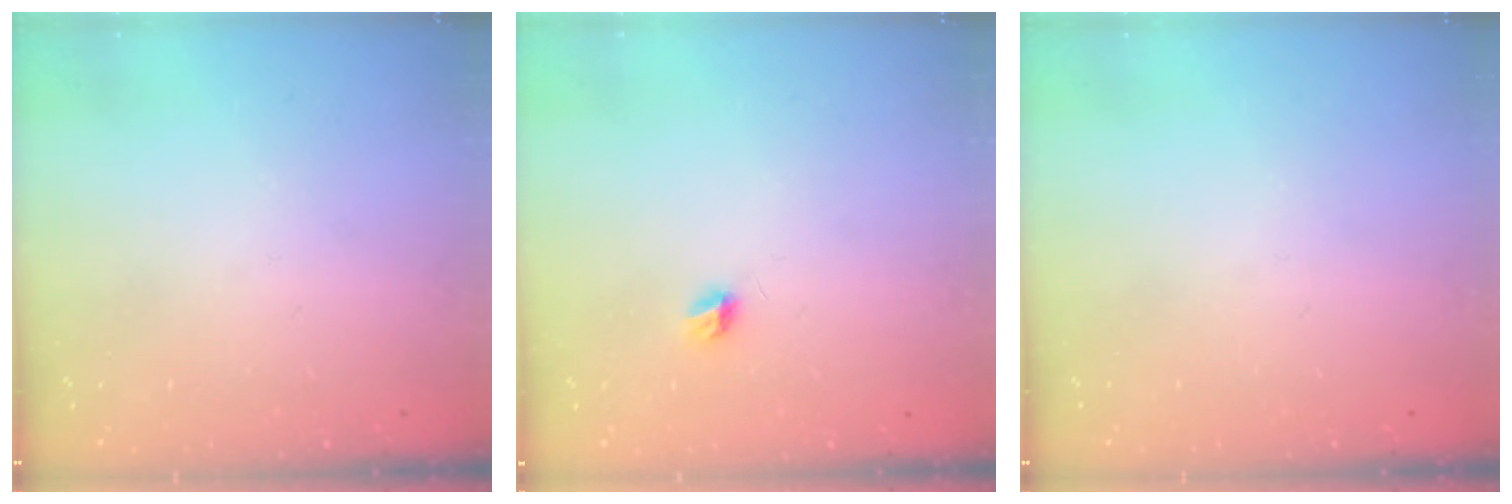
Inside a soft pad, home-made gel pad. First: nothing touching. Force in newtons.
{"total": 5.0, "press": 5.0, "slide": 0.4}
{"total": 0.0}